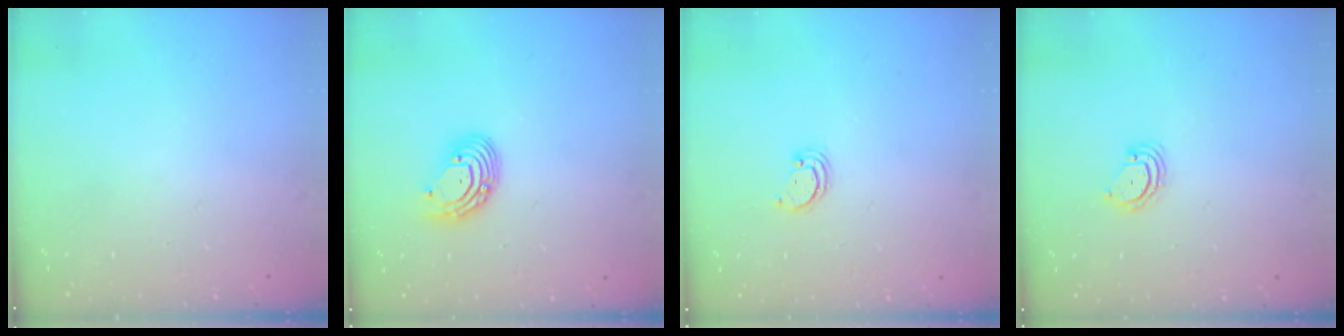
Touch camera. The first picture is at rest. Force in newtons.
{"total": 8.3, "press": 8.2, "slide": 0.7}
{"total": 2.1, "press": 2.1, "slide": 0.2}
{"total": 3.8, "press": 3.8, "slide": 0.3}